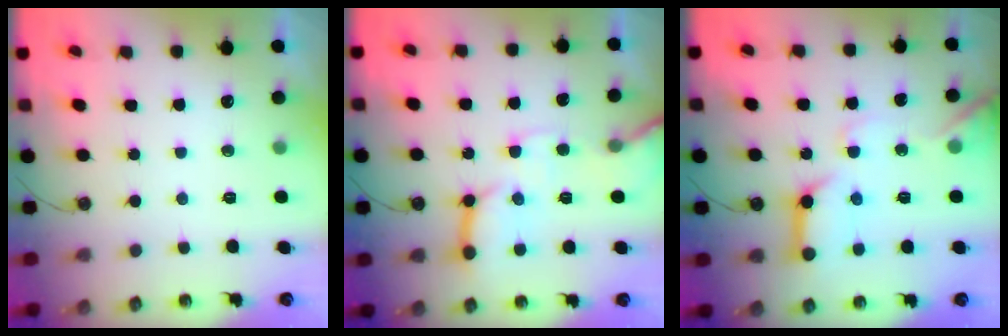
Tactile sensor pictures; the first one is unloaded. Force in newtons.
{"total": 13.7, "press": 13.7, "slide": 1.3}
{"total": 14.5, "press": 14.4, "slide": 1.4}